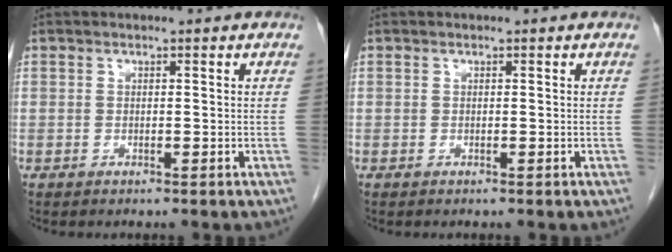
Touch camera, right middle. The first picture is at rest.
{"total": 0.0}